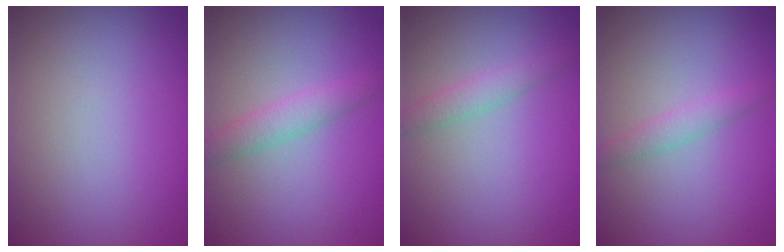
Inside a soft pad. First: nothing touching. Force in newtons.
{"total": 2.1, "press": 2.1, "slide": 0.1}
{"total": 1.6, "press": 1.6, "slide": 0.0}
{"total": 1.4, "press": 1.4, "slide": 0.1}